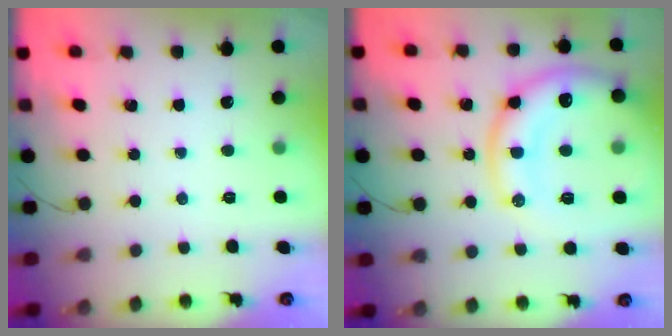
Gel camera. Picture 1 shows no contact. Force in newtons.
{"total": 18.7, "press": 18.5, "slide": 2.2}